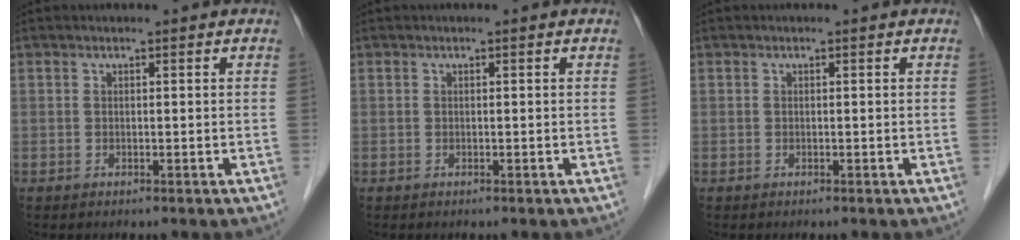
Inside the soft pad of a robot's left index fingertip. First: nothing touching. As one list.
[{"total": 0.0}, {"total": 0.0}]